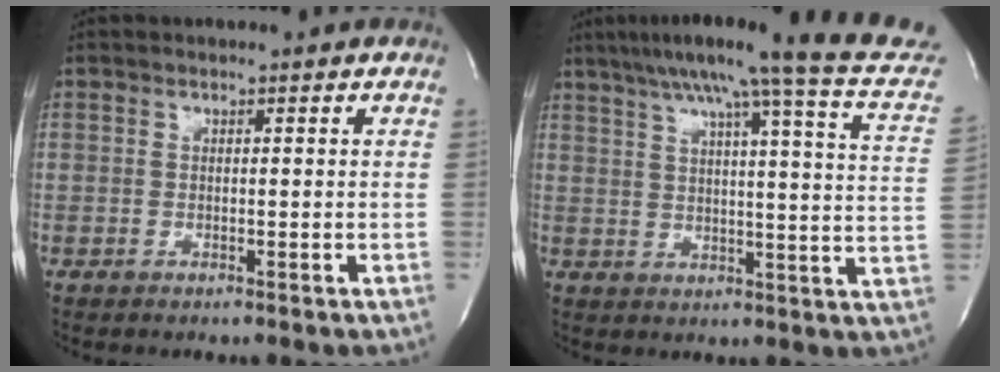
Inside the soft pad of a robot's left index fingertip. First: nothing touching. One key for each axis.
{"total": 23.1, "fx": 18.7, "fy": -0.2, "fz": 13.5, "tx": -0.204, "ty": -0.026, "tz": 0.222}